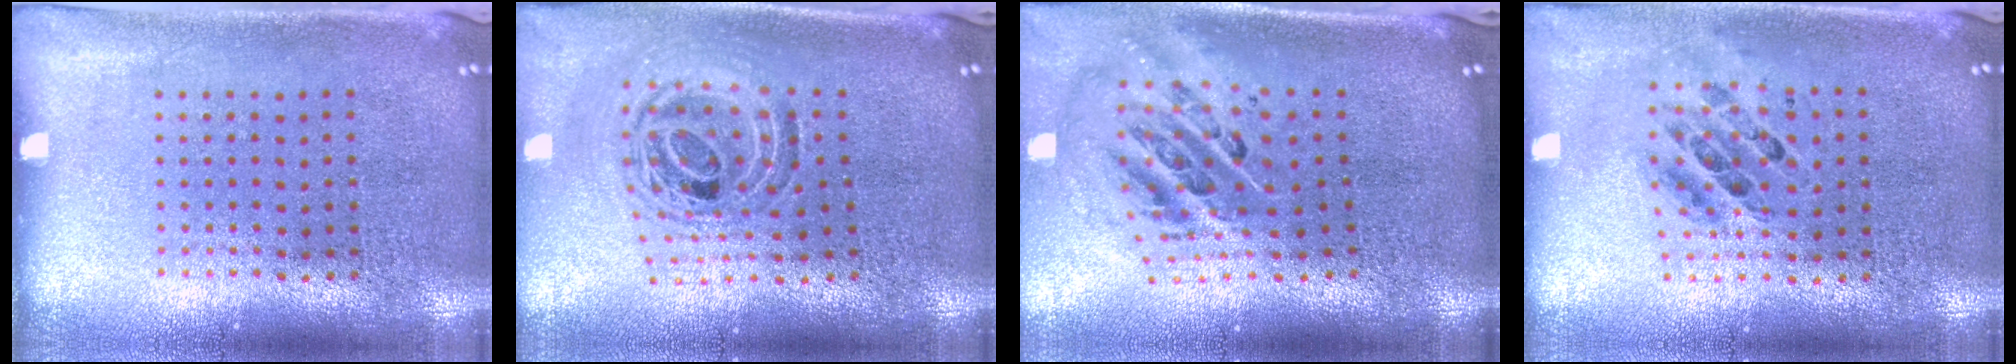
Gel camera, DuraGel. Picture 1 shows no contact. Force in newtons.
{"total": 1.2, "press": 1.1, "slide": 0.5}
{"total": 2.7, "press": 1.9, "slide": 2.0}
{"total": 0.7, "press": 0.7, "slide": 0.2}